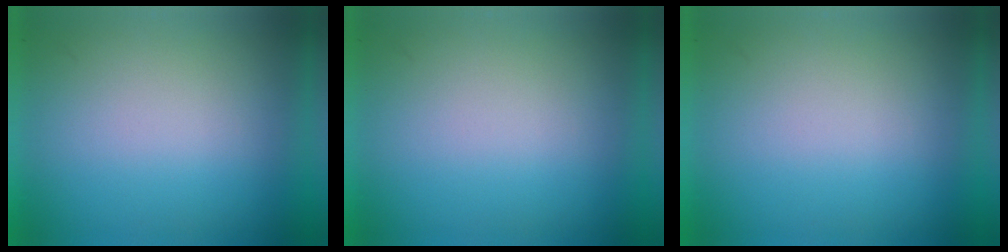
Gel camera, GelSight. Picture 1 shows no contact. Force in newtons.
{"total": 0.0}
{"total": 0.0}